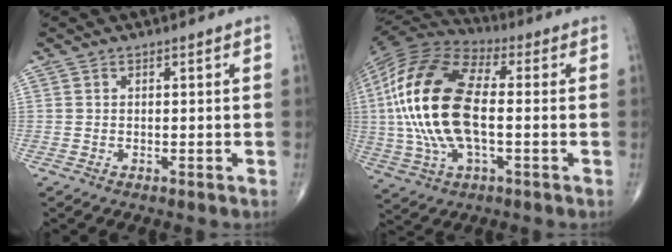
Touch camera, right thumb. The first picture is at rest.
{"total": 22.5, "force": [-0.1, 10.6, 19.9], "torque": [-0.426, 0.014, -0.007]}